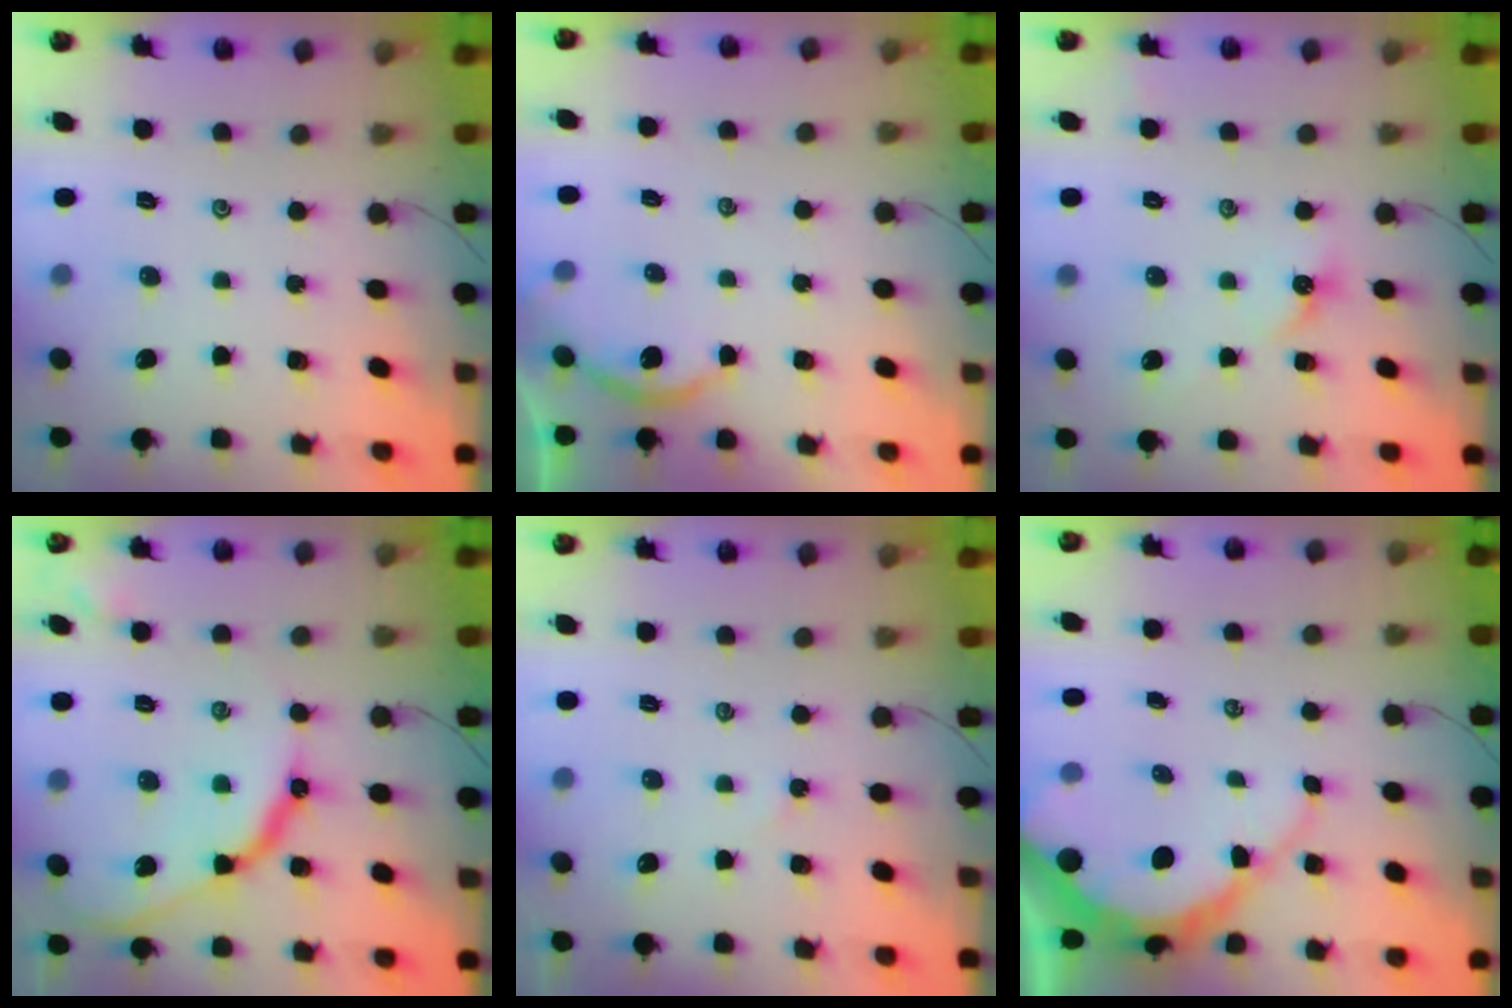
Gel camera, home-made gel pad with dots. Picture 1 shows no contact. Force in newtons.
{"total": 5.5, "press": 5.5, "slide": 0.4}
{"total": 4.2, "press": 4.2, "slide": 0.6}
{"total": 13.4, "press": 13.3, "slide": 0.5}
{"total": 3.0, "press": 2.9, "slide": 0.3}
{"total": 10.8, "press": 10.7, "slide": 1.0}